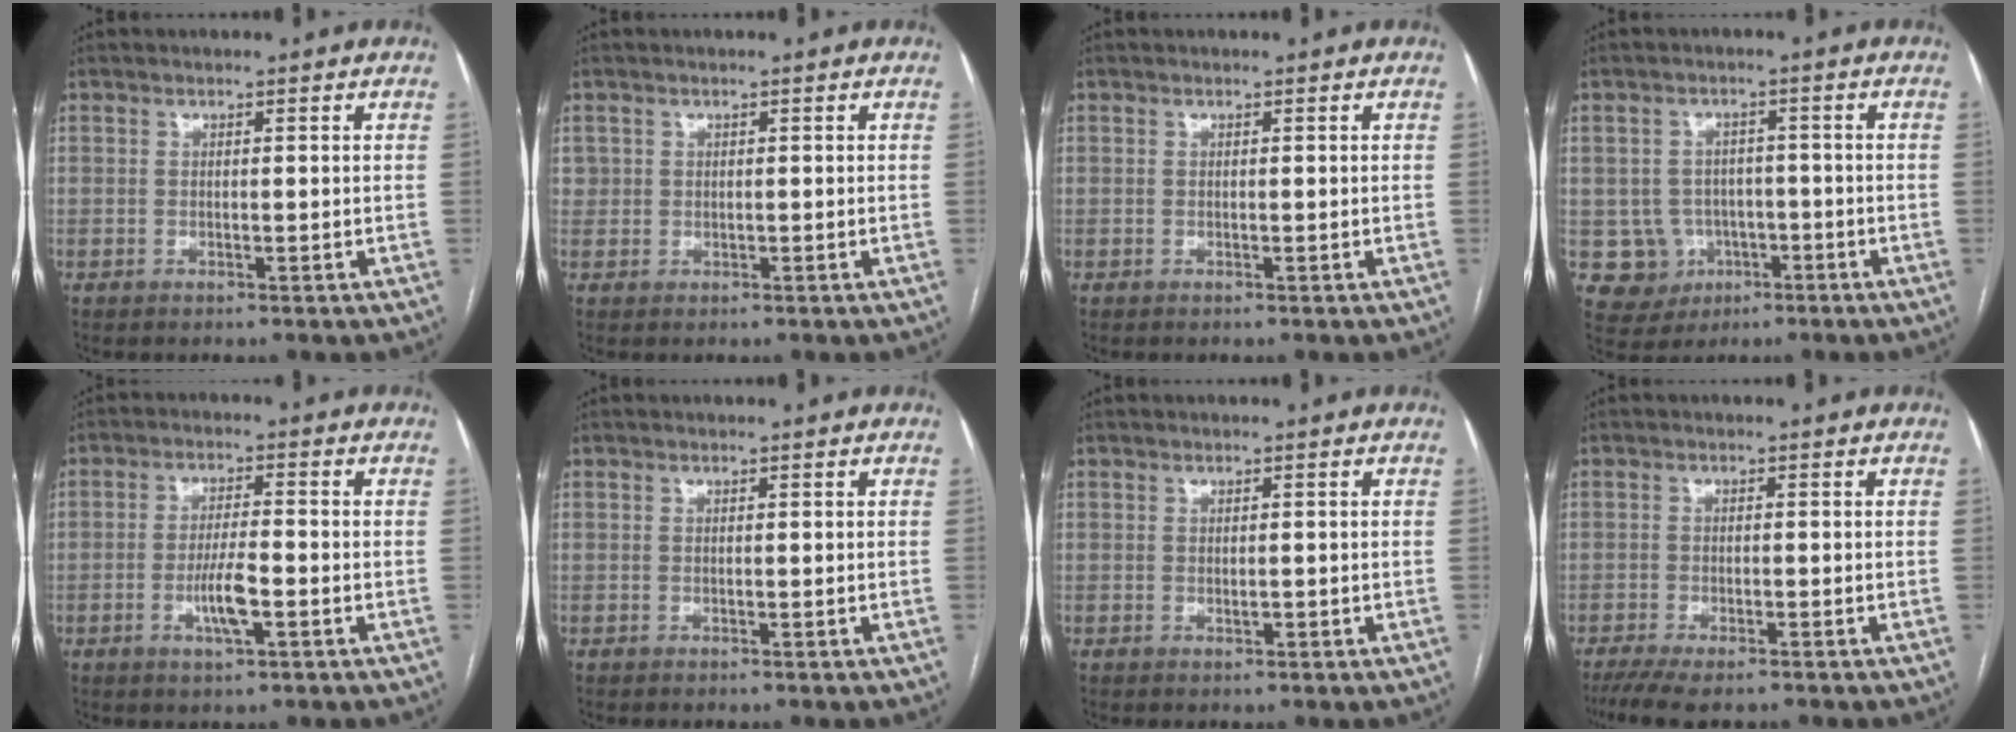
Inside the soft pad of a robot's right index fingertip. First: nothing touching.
{"total": 1.3, "force": [0.3, 1.2, 0.1], "torque": [0.011, 0.006, 0.004]}
{"total": 0.0}
{"total": 6.4, "force": [-1.7, 6.2, 0.9], "torque": [-0.016, 0.011, -0.014]}
{"total": 5.4, "force": [-1.9, 0.8, 5.0], "torque": [-0.096, -0.004, -0.033]}
{"total": 0.0}
{"total": 0.8, "force": [-0.2, 0.3, 0.7], "torque": [-0.012, -0.001, -0.001]}
{"total": 6.7, "force": [-5.1, 1.6, 3.9], "torque": [-0.062, -0.014, -0.083]}